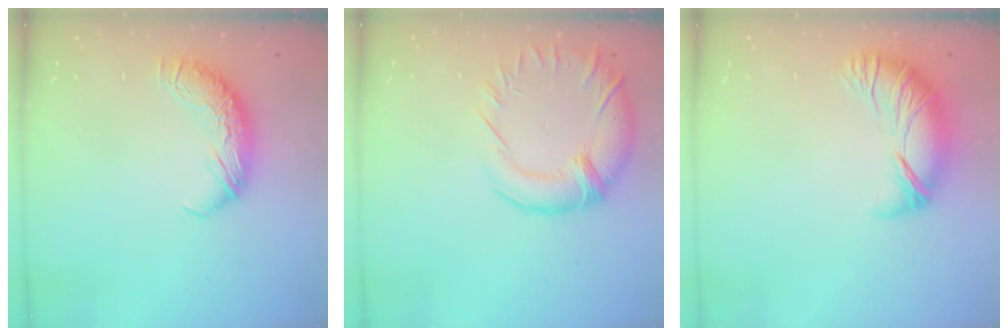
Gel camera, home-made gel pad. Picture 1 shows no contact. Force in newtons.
{"total": 5.9, "press": 4.1, "slide": 4.2}
{"total": 2.5, "press": 1.6, "slide": 1.9}